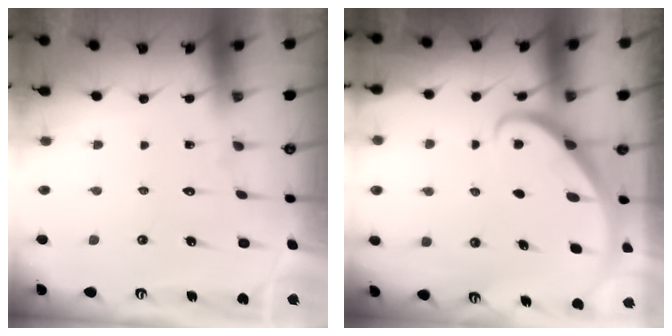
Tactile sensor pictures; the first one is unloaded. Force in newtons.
{"total": 2.6, "press": 2.6, "slide": 0.3}